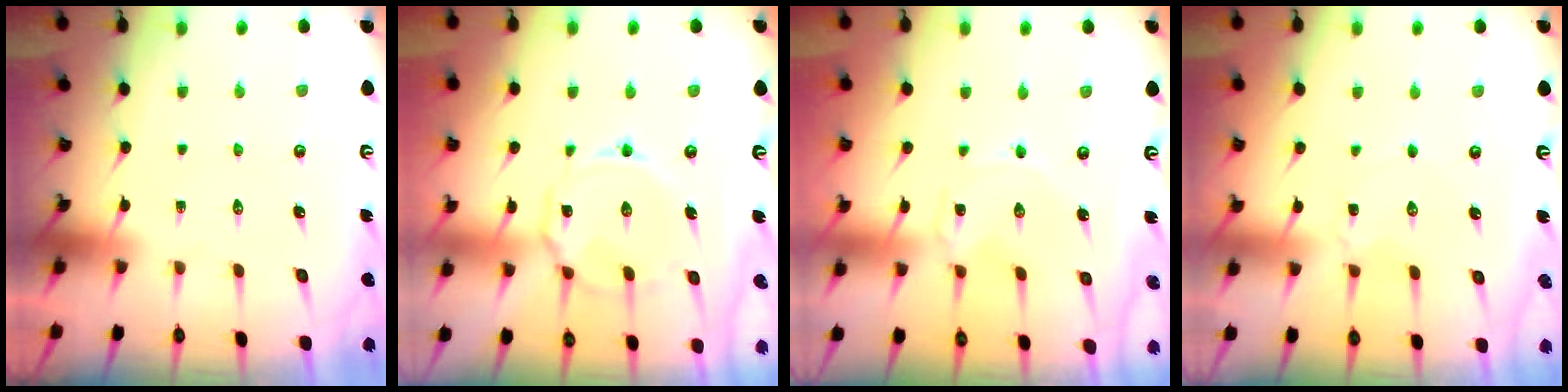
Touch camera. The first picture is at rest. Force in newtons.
{"total": 9.6, "press": 9.5, "slide": 0.7}
{"total": 0.0}
{"total": 2.3, "press": 2.3, "slide": 0.2}